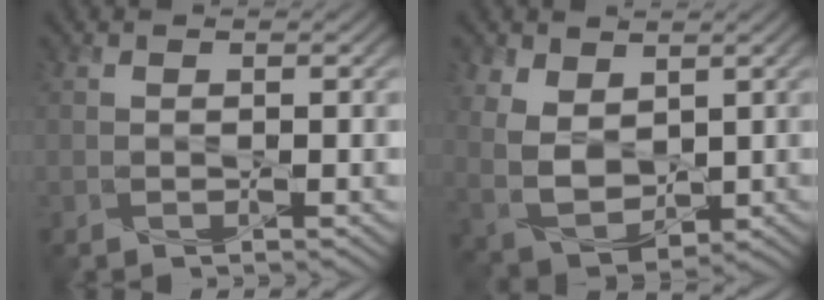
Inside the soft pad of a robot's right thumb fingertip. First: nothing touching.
{"total": 7.5, "force": [2.9, 4.9, 4.8], "torque": [-0.136, -0.005, 0.065]}